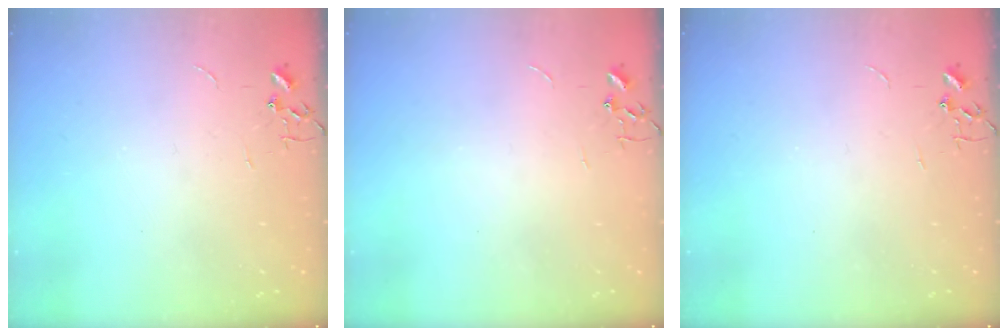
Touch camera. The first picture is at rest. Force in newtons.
{"total": 0.0}
{"total": 0.0}